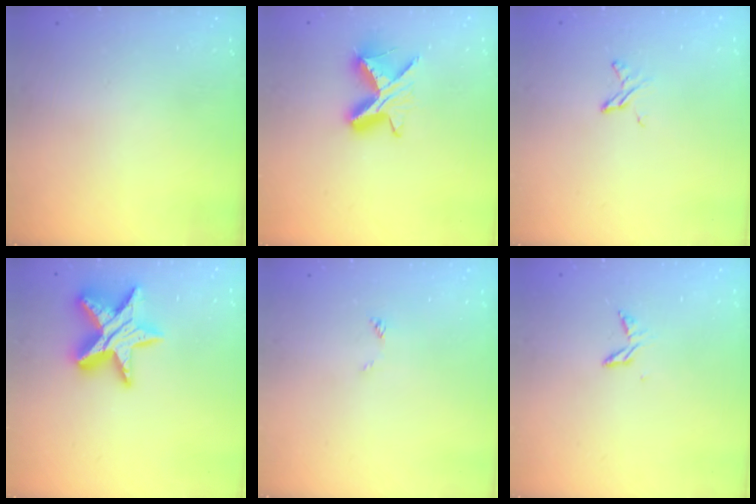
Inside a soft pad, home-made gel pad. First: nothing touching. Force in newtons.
{"total": 9.2, "press": 9.2, "slide": 0.3}
{"total": 3.7, "press": 3.6, "slide": 0.4}
{"total": 17.3, "press": 17.2, "slide": 1.1}
{"total": 0.0}
{"total": 5.3, "press": 5.2, "slide": 0.6}